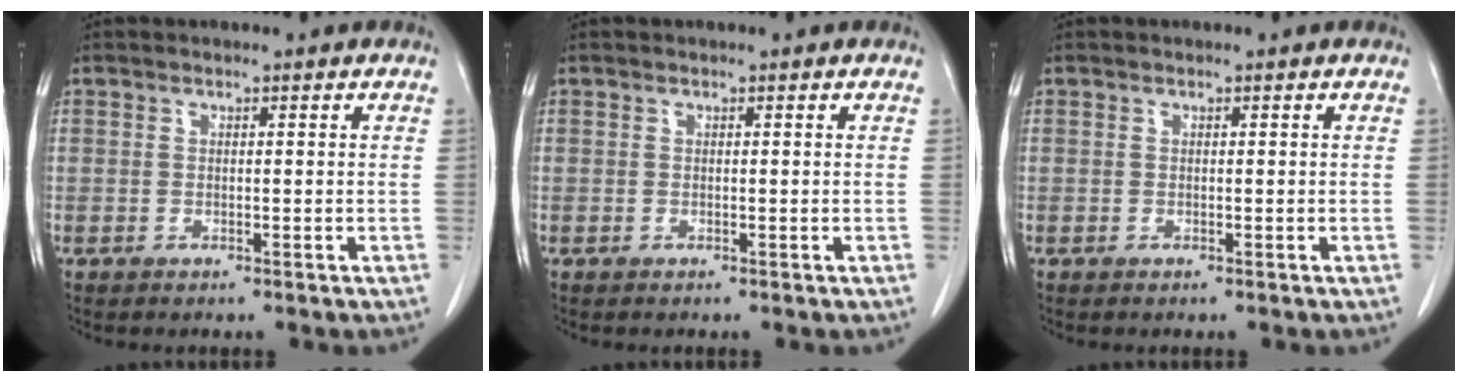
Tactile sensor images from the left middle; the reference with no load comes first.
{"total": 0.0}
{"total": 0.0}